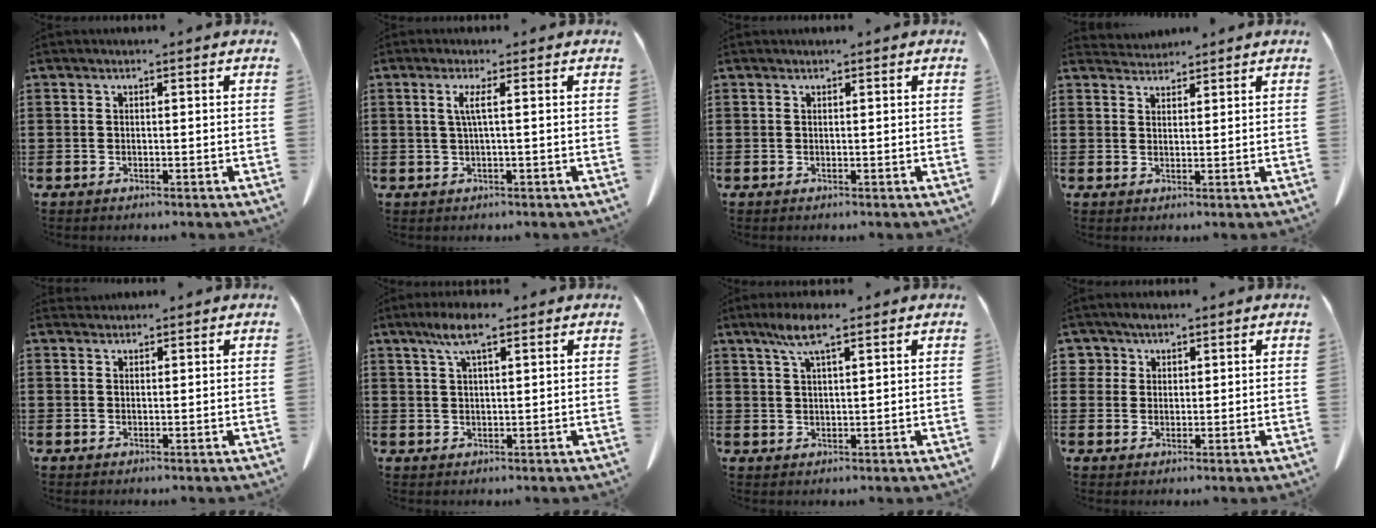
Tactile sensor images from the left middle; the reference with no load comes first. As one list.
[{"total": 2.4, "force": [0.2, -0.3, 2.4], "torque": [-0.048, -0.004, 0.002]}, {"total": 0.0}, {"total": 2.2, "force": [2.2, 0.3, -0.3], "torque": [0.000, -0.006, 0.043]}, {"total": 0.9, "force": [0.8, 0.2, -0.1], "torque": [-0.001, -0.002, 0.018]}, {"total": 5.3, "force": [3.0, 1.0, 4.3], "torque": [-0.090, 0.006, 0.052]}, {"total": 5.2, "force": [3.1, 0.8, 4.1], "torque": [-0.089, 0.006, 0.054]}, {"total": 2.6, "force": [1.8, 1.7, 0.5], "torque": [-0.019, 0.006, 0.036]}]